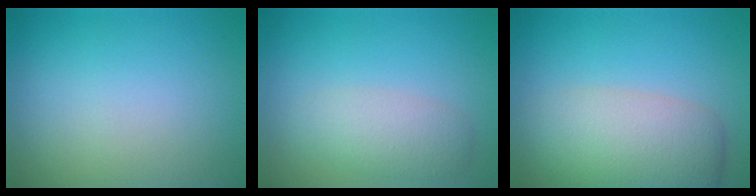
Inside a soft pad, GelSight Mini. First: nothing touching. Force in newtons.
{"total": 2.9, "press": 2.9, "slide": 0.1}
{"total": 6.6, "press": 6.6, "slide": 0.3}